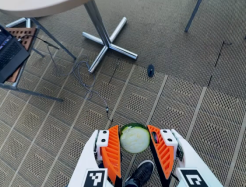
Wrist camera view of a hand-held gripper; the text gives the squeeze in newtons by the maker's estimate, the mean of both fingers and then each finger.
{"total": 9.8, "left": 9.5, "right": 10.1}